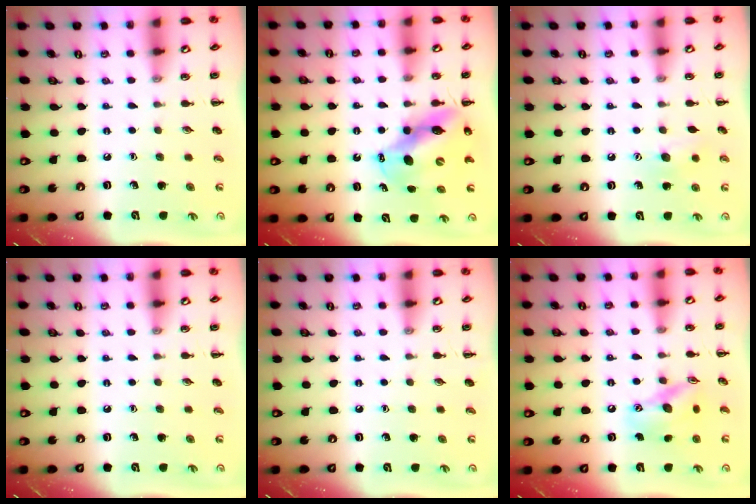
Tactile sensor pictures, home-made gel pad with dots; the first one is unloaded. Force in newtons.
{"total": 11.6, "press": 11.2, "slide": 3.1}
{"total": 8.6, "press": 8.4, "slide": 1.7}
{"total": 0.0}
{"total": 0.0}
{"total": 13.7, "press": 13.5, "slide": 2.2}